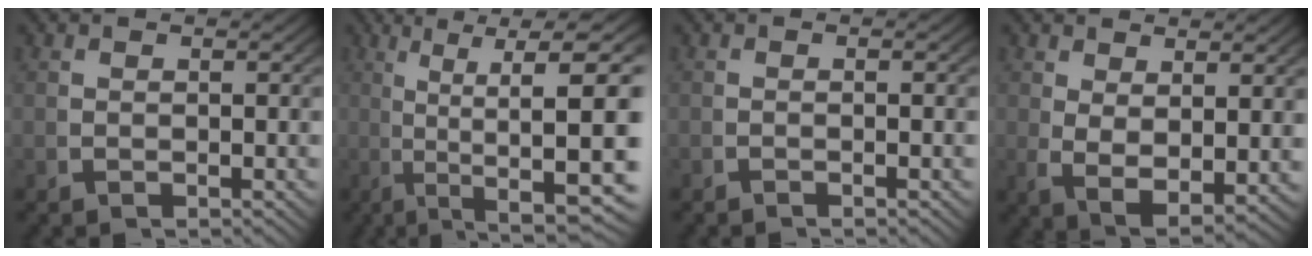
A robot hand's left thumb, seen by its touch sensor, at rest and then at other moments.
{"total": 14.9, "force": [0.4, 6.9, 13.2], "torque": [-0.211, -0.027, 0.024]}
{"total": 0.9, "force": [-0.6, -0.3, 0.6], "torque": [-0.006, 0.008, -0.014]}
{"total": 5.2, "force": [0.0, 3.3, 4.0], "torque": [-0.096, -0.036, 0.026]}